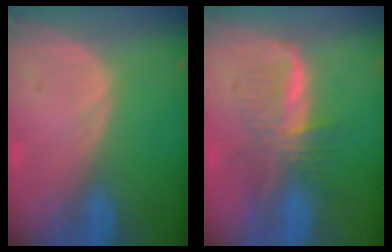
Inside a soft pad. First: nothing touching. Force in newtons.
{"total": 6.2, "press": 6.1, "slide": 0.8}